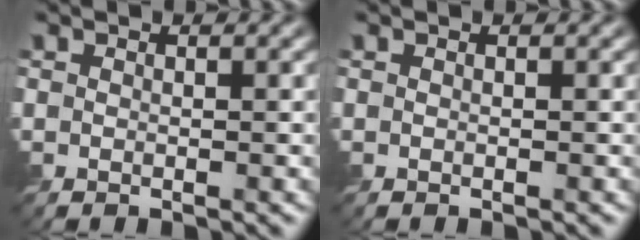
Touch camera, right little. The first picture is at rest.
{"total": 0.0}